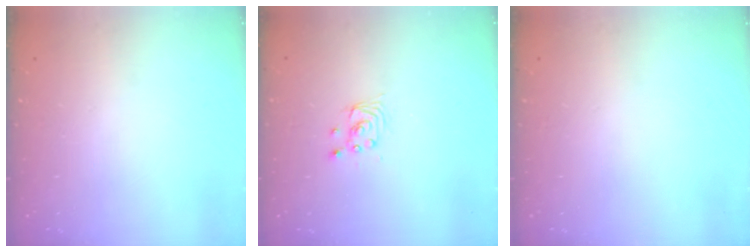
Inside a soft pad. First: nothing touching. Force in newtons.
{"total": 2.8, "press": 2.8, "slide": 0.1}
{"total": 0.0}